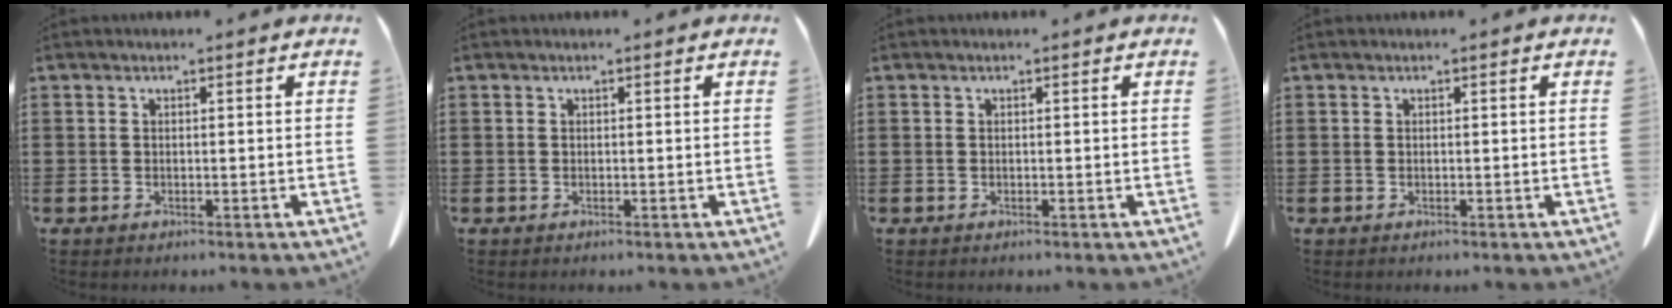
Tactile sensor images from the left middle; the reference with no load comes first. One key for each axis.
{"total": 0.0}
{"total": 0.0}
{"total": 0.0}